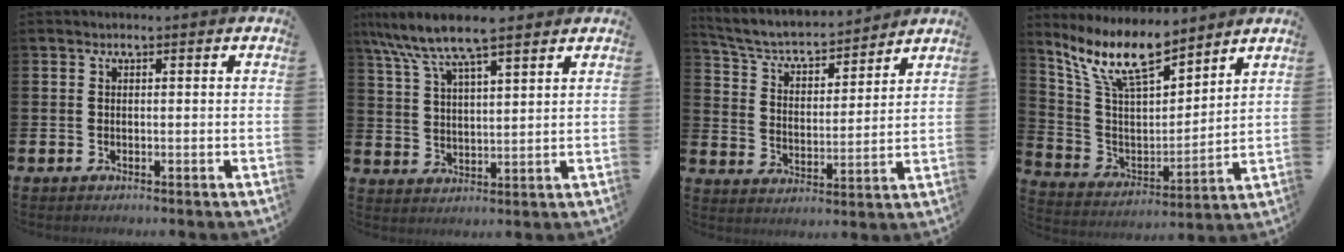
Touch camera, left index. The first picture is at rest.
{"total": 8.5, "force": [7.3, 1.5, 4.0], "torque": [-0.108, -0.021, 0.132]}
{"total": 5.5, "force": [5.0, 1.5, 1.8], "torque": [-0.070, -0.040, 0.081]}
{"total": 10.9, "force": [9.1, 2.8, 5.3], "torque": [-0.145, -0.047, 0.166]}